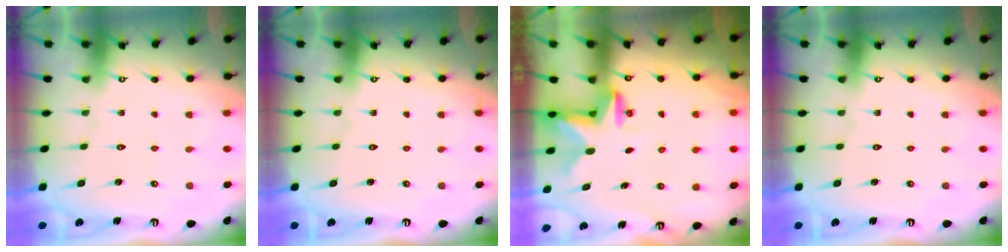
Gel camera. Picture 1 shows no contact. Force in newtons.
{"total": 0.0}
{"total": 2.7, "press": 2.6, "slide": 0.5}
{"total": 0.0}